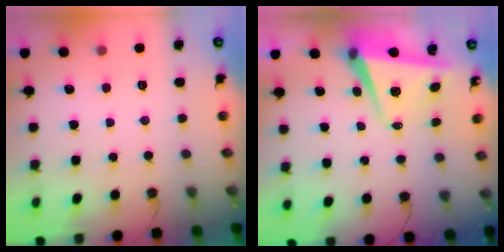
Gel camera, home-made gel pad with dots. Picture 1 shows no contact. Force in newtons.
{"total": 6.1, "press": 6.0, "slide": 1.1}